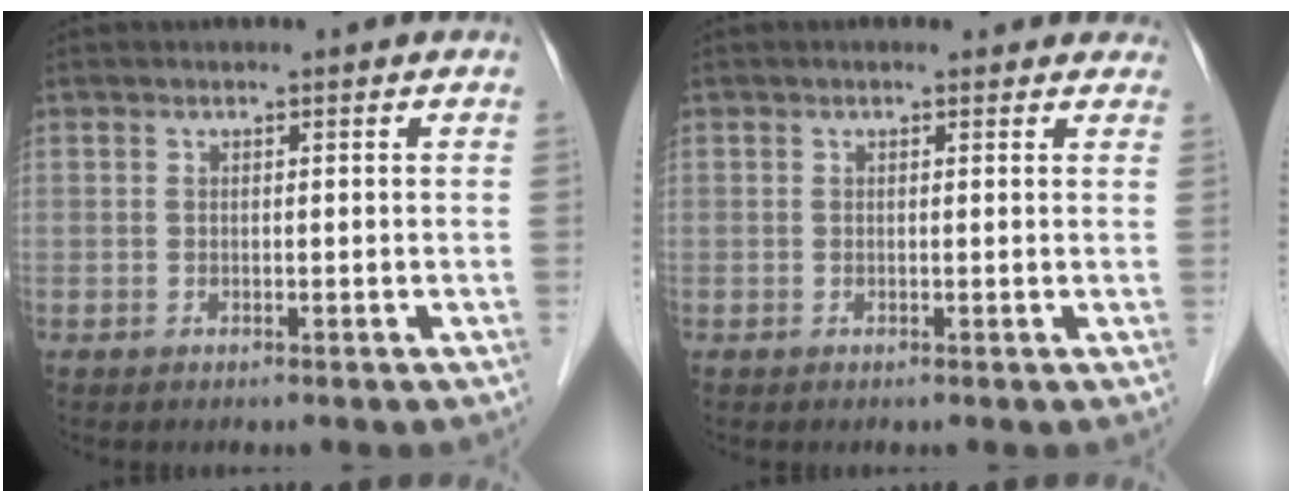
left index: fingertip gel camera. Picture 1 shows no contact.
{"total": 2.9, "force": [2.4, 1.4, 0.7], "torque": [0.003, 0.006, 0.010]}